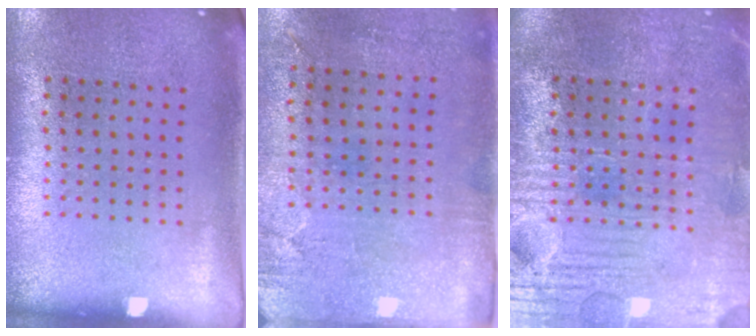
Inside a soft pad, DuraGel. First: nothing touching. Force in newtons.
{"total": 2.8, "press": 2.3, "slide": 1.7}
{"total": 4.0, "press": 3.7, "slide": 1.4}